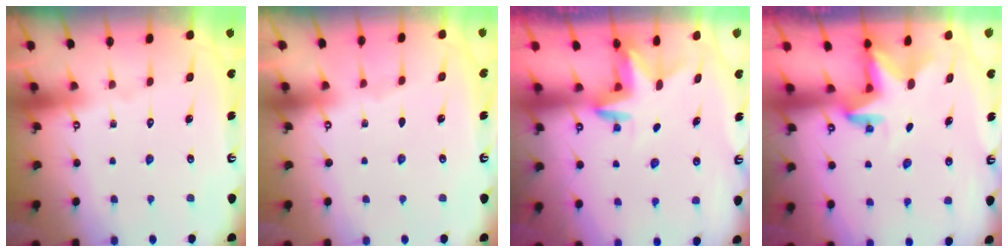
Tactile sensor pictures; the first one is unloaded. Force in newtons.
{"total": 1.6, "press": 1.5, "slide": 0.3}
{"total": 3.4, "press": 3.3, "slide": 0.3}
{"total": 2.9, "press": 2.9, "slide": 0.2}